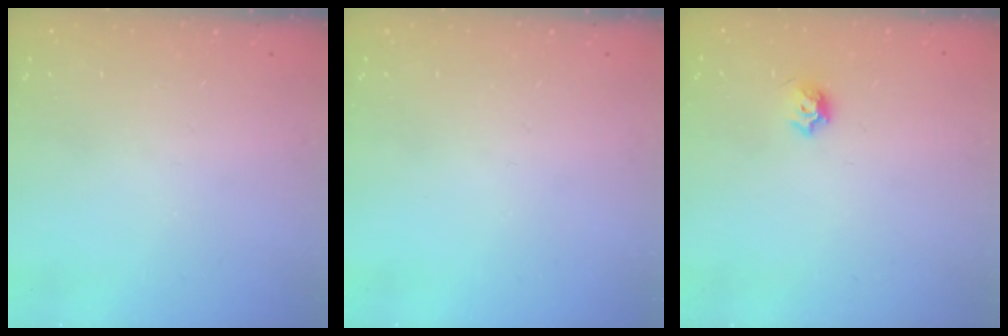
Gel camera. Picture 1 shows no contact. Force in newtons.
{"total": 0.0}
{"total": 5.2, "press": 5.1, "slide": 1.0}